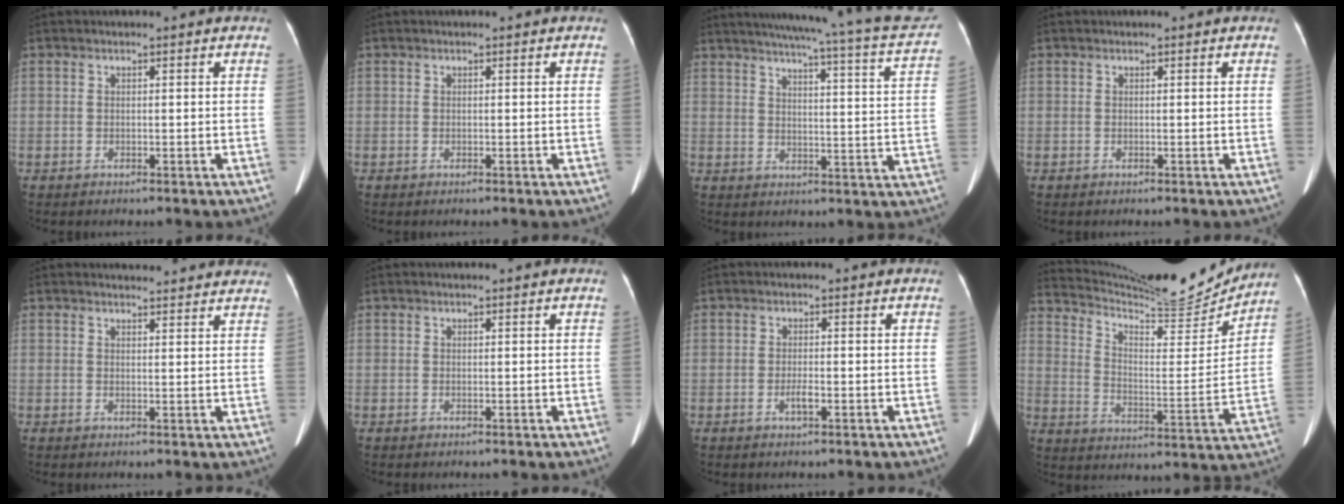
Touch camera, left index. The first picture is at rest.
{"total": 0.0}
{"total": 24.7, "force": [21.9, 0.8, 11.5], "torque": [-0.164, -0.044, 0.254]}
{"total": 0.0}
{"total": 8.5, "force": [8.1, 1.6, 1.9], "torque": [-0.012, 0.007, 0.076]}
{"total": 0.0}
{"total": 1.5, "force": [-0.7, 0.2, 1.3], "torque": [-0.029, -0.002, -0.013]}
{"total": 20.3, "force": [19.3, 1.7, 6.2], "torque": [-0.116, -0.041, 0.279]}